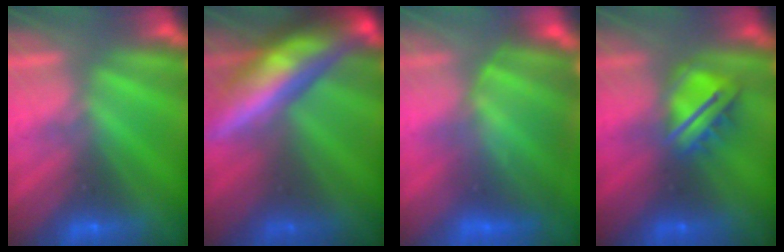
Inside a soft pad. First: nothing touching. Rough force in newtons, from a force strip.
{"total": 6.8}
{"total": 7.8}
{"total": 5.4}